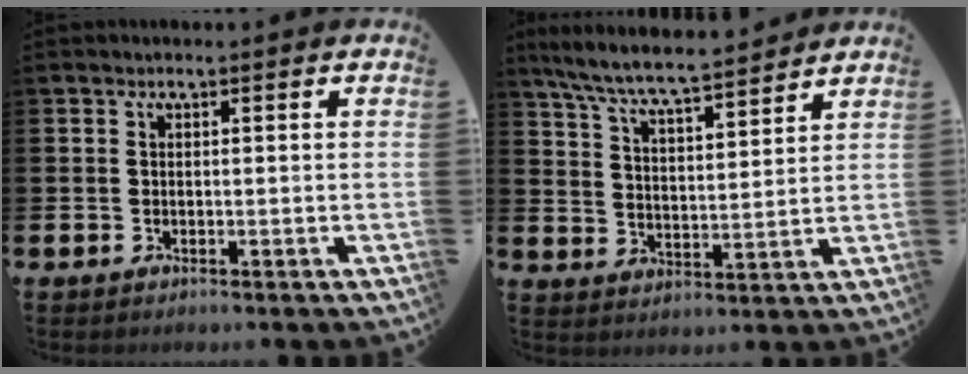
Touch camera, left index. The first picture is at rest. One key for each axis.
{"total": 7.3, "fx": 6.9, "fy": 0.3, "fz": 2.1, "tx": -0.071, "ty": -0.048, "tz": 0.121}